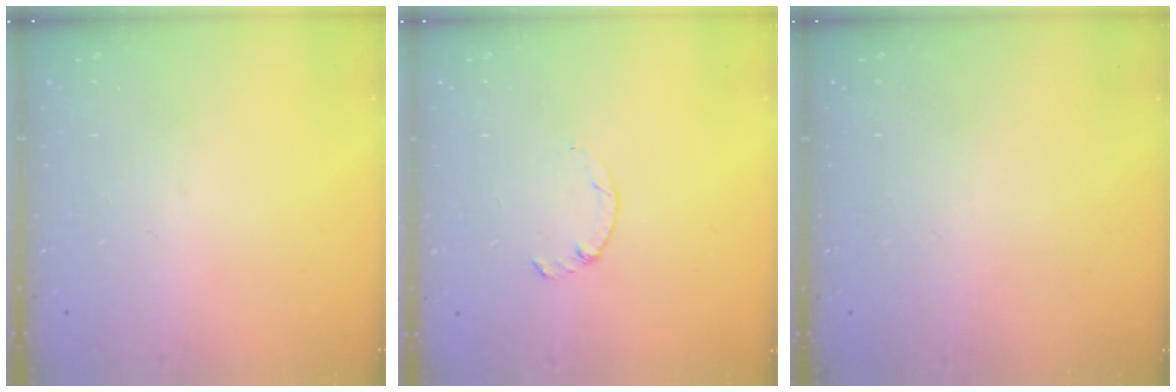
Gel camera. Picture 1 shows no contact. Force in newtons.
{"total": 1.5, "press": 1.4, "slide": 0.3}
{"total": 2.6, "press": 2.6, "slide": 0.2}